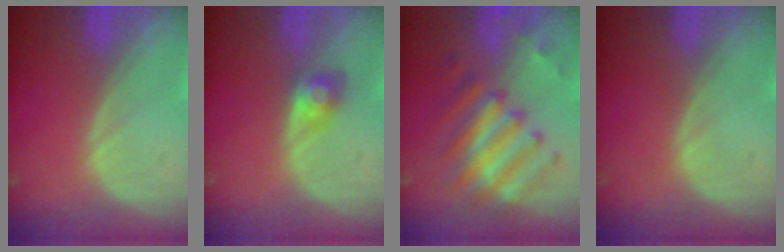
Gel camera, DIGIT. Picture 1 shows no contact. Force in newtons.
{"total": 2.7, "press": 2.7, "slide": 0.0}
{"total": 8.2, "press": 8.1, "slide": 1.2}
{"total": 0.0}